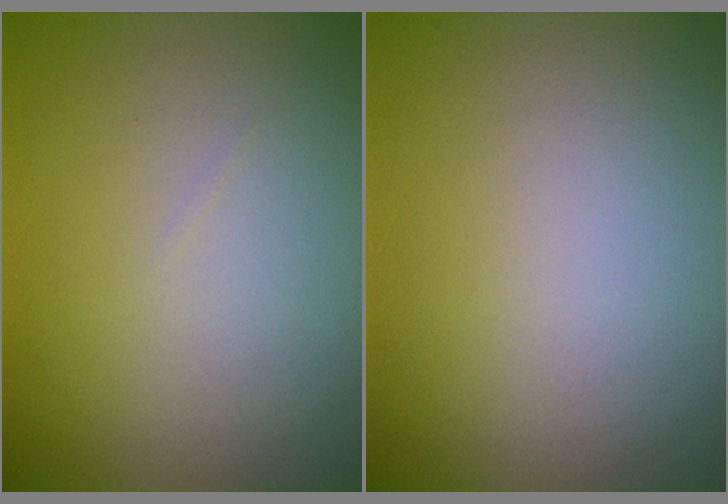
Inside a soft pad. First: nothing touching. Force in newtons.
{"total": 0.0}